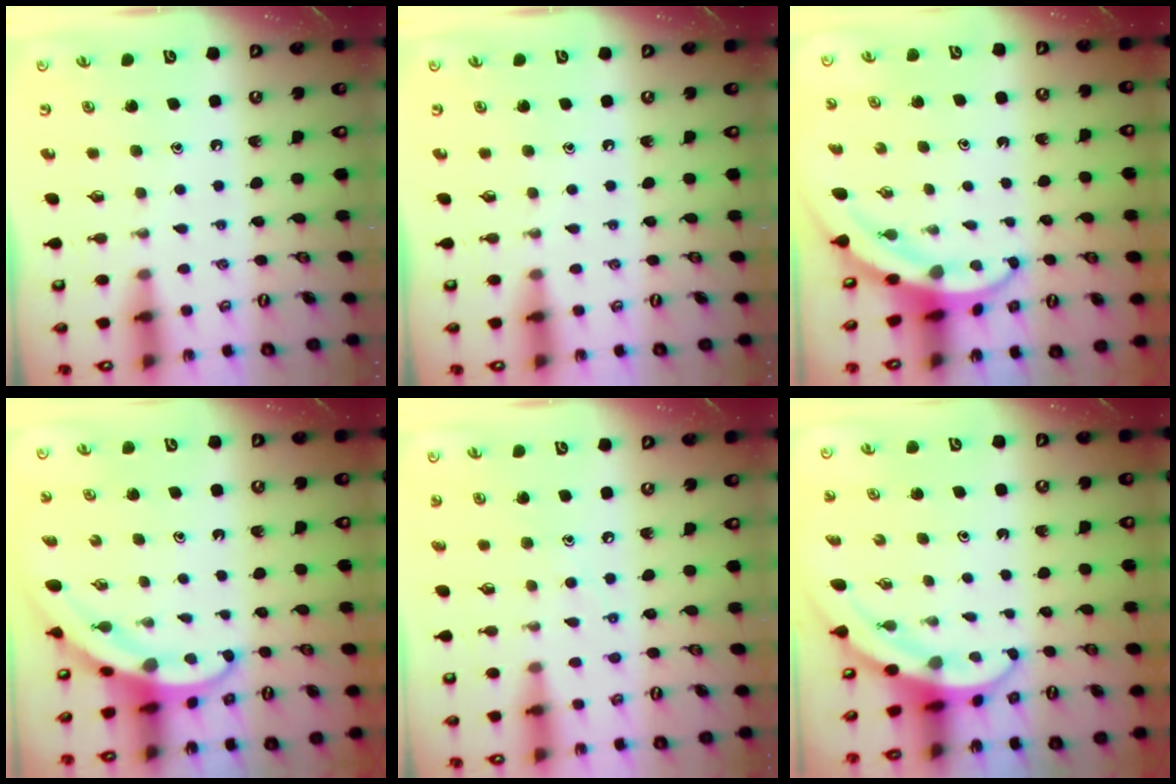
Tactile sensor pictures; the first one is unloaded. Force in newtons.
{"total": 0.0}
{"total": 3.7, "press": 3.7, "slide": 0.5}
{"total": 4.3, "press": 4.3, "slide": 0.3}
{"total": 6.4, "press": 6.4, "slide": 0.3}
{"total": 3.7, "press": 3.7, "slide": 0.1}